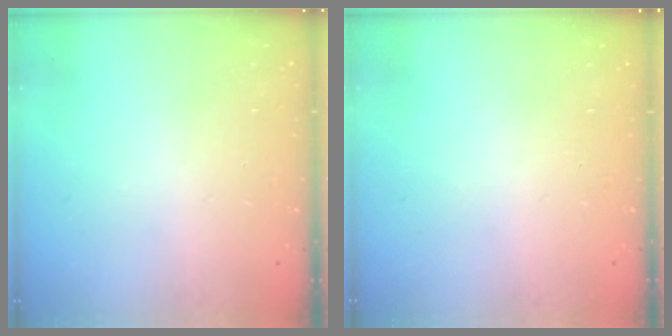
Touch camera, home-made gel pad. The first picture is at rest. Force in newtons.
{"total": 0.0}